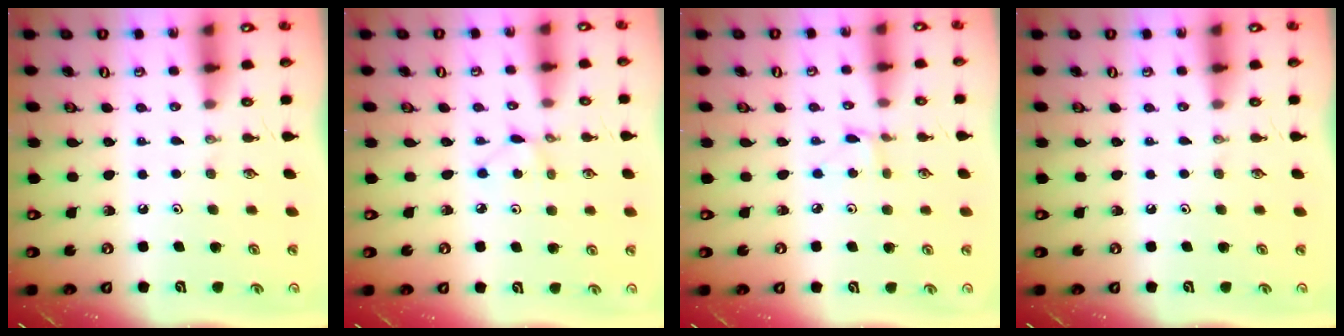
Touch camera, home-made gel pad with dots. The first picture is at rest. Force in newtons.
{"total": 2.1, "press": 2.1, "slide": 0.3}
{"total": 2.2, "press": 2.2, "slide": 0.3}
{"total": 0.0}